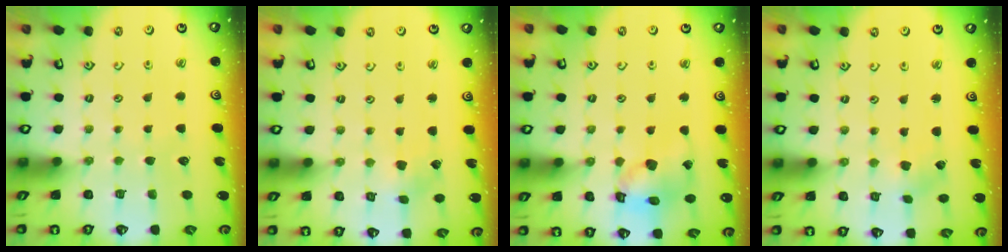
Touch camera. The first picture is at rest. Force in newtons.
{"total": 1.7, "press": 1.6, "slide": 0.2}
{"total": 13.1, "press": 13.0, "slide": 1.5}
{"total": 0.6, "press": 0.6, "slide": 0.1}